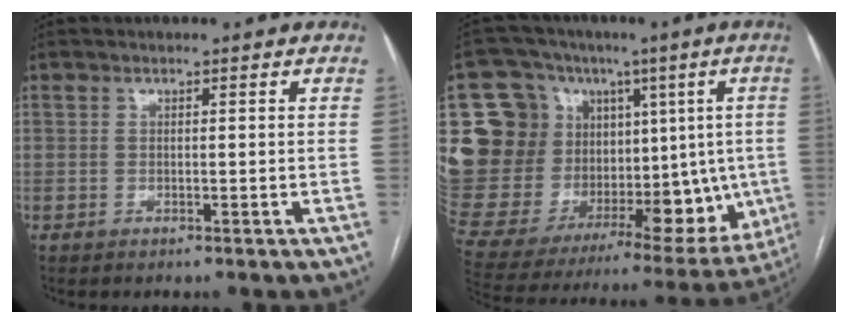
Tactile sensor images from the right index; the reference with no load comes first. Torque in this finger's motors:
{"motor_torque": [0.43, 0.14, 0.49, 0.11]}